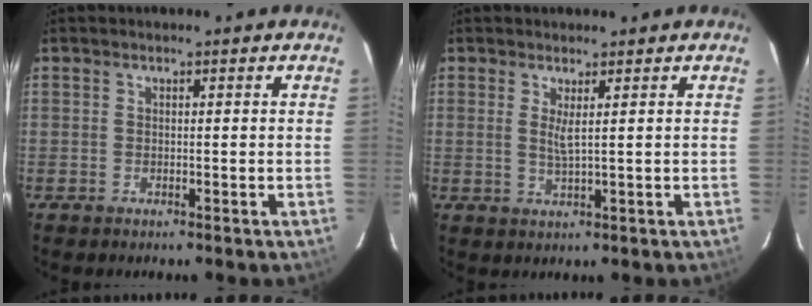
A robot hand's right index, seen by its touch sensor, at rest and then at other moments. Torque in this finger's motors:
{"motor_torque": [-0.24, 0.10, -0.04, 0.03]}